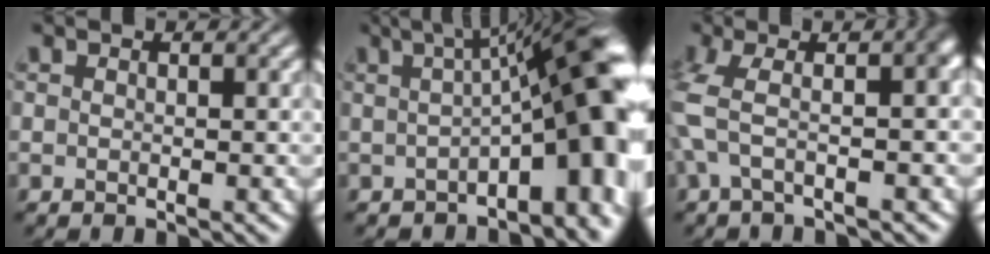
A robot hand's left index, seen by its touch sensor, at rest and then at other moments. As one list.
[{"total": 12.5, "force": [-0.7, 4.4, 11.7], "torque": [-0.120, 0.012, -0.006]}, {"total": 7.1, "force": [-0.4, 2.2, 6.8], "torque": [-0.127, 0.006, -0.017]}]